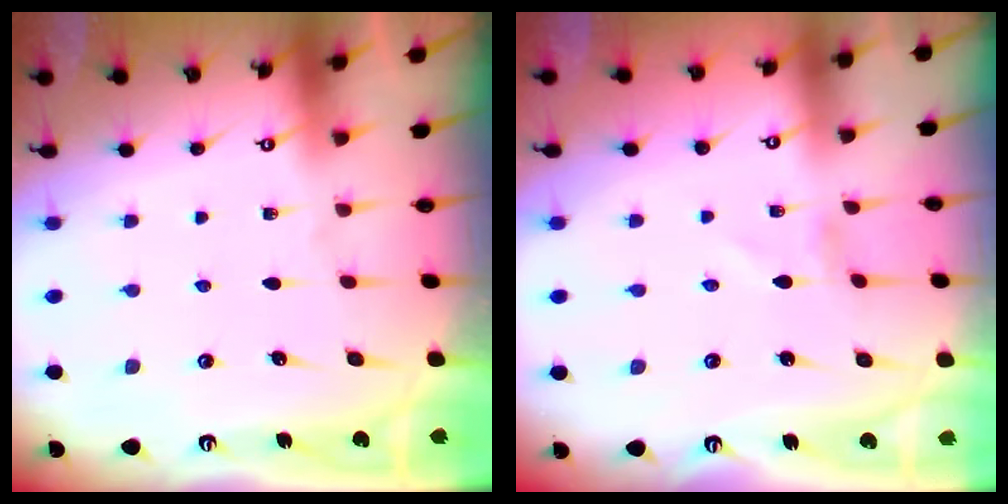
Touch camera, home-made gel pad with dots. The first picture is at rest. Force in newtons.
{"total": 1.3, "press": 1.3, "slide": 0.1}